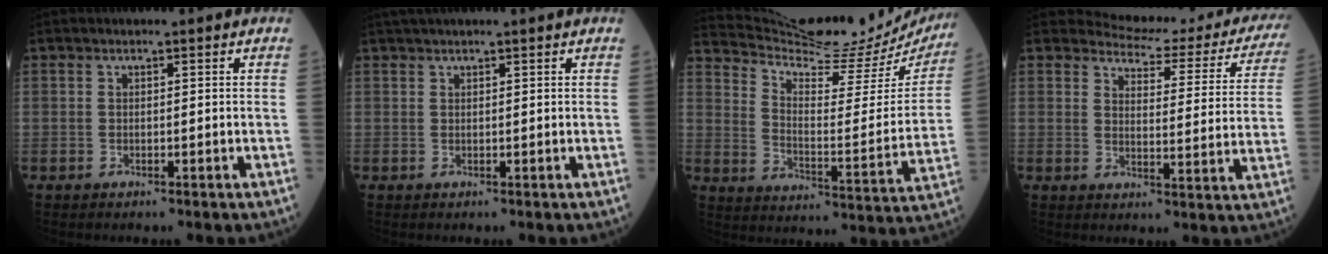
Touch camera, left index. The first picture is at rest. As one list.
[{"total": 2.5, "force": [2.1, -0.6, 1.2], "torque": [-0.020, 0.018, 0.043]}, {"total": 25.3, "force": [23.6, 4.0, 7.9], "torque": [-0.136, -0.060, 0.315]}, {"total": 17.3, "force": [16.6, 3.8, 3.1], "torque": [-0.014, -0.066, 0.168]}]